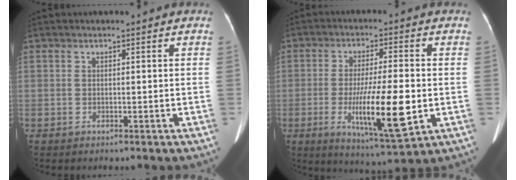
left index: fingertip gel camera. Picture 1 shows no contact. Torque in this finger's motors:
{"motor_torque": [0.81, 0.38, 0.36, 0.12]}